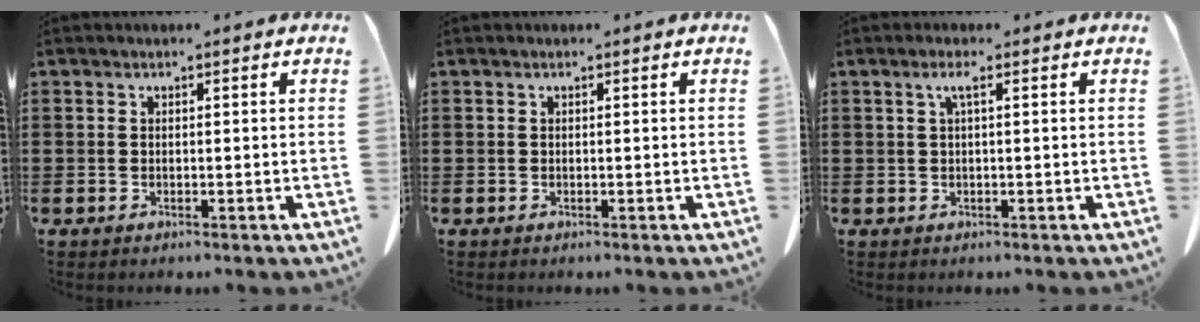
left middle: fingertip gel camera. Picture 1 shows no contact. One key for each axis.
{"total": 0.0}
{"total": 1.8, "fx": 0.5, "fy": 0.2, "fz": 1.7, "tx": -0.035, "ty": 0.005, "tz": 0.007}